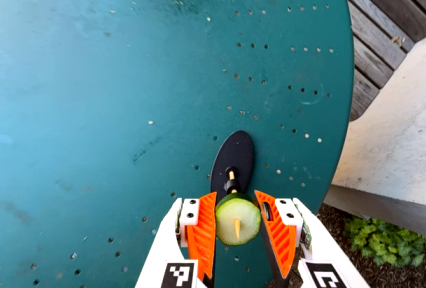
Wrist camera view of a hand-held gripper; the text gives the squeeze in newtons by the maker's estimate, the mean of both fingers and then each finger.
{"total": 14.7, "left": 14.6, "right": 14.7}